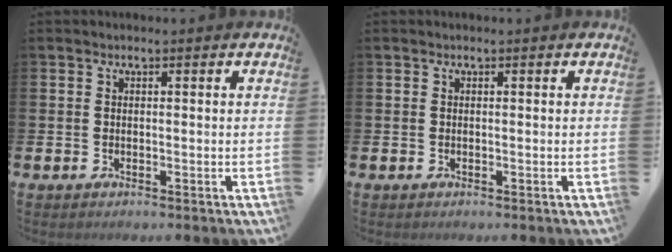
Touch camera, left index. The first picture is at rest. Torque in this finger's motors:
{"motor_torque": [0.00, 0.00, 0.00, 0.00]}